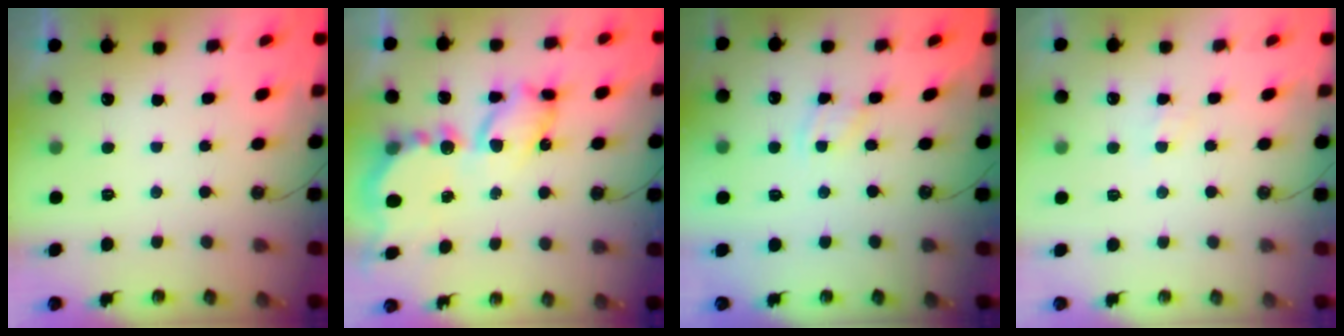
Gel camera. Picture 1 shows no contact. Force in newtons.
{"total": 12.5, "press": 12.4, "slide": 1.0}
{"total": 2.6, "press": 2.6, "slide": 0.4}
{"total": 5.3, "press": 5.2, "slide": 0.7}